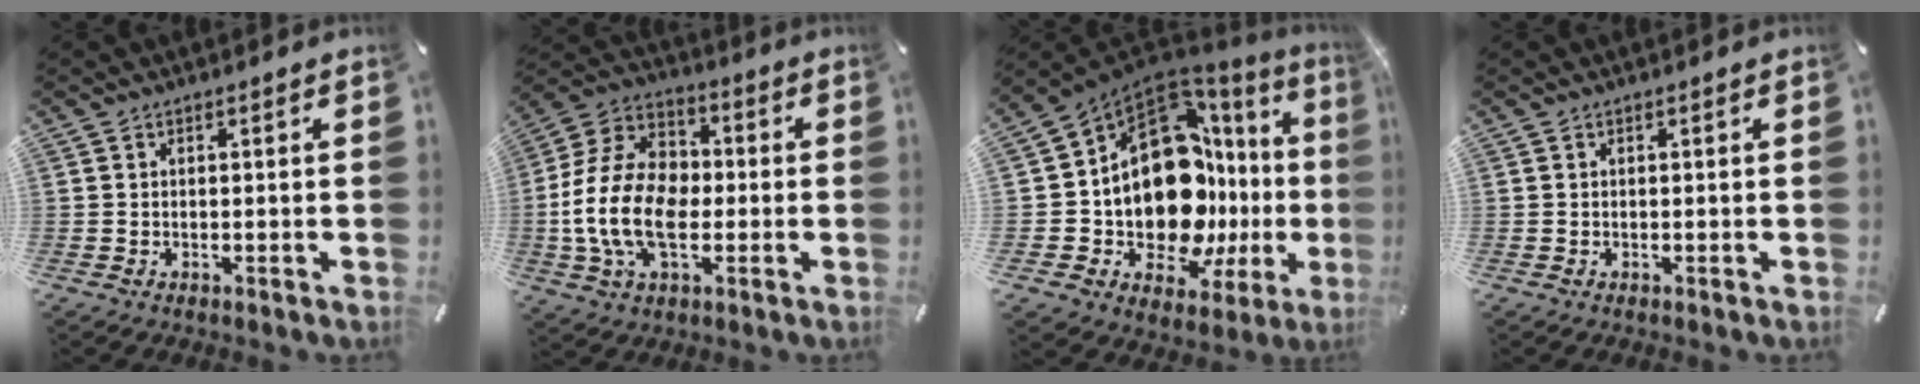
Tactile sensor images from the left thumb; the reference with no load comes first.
{"total": 17.2, "force": [-3.4, 11.9, 11.9], "torque": [-0.270, 0.022, -0.063]}
{"total": 23.2, "force": [-1.1, 14.2, 18.3], "torque": [-0.326, -0.072, 0.010]}
{"total": 0.0}